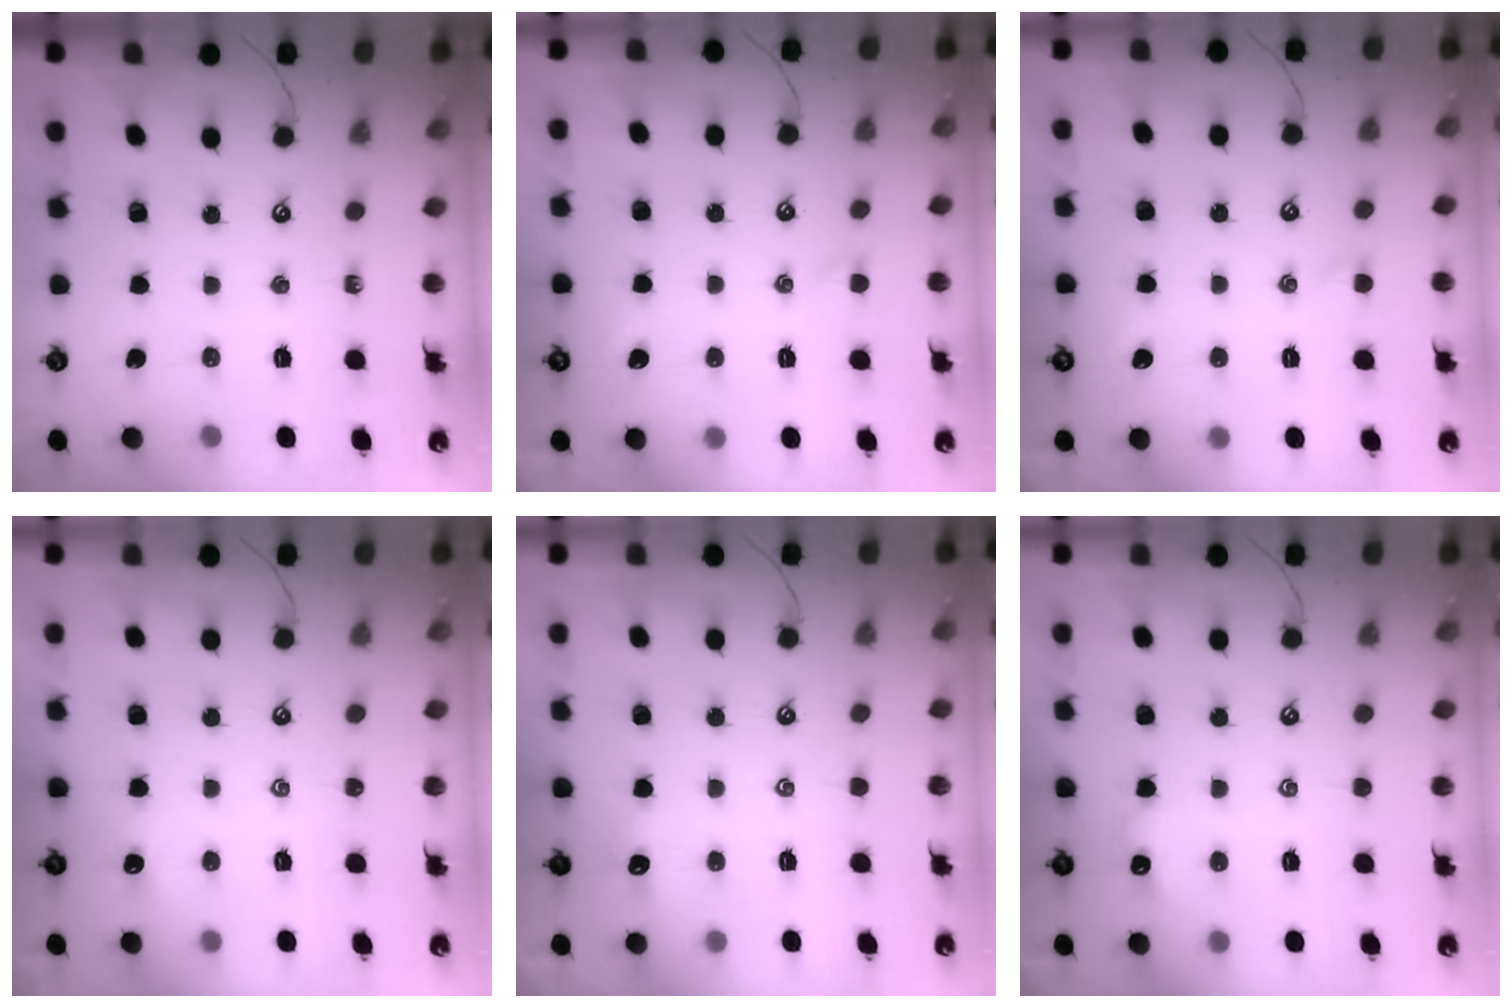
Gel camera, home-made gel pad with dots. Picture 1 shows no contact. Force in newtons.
{"total": 0.5, "press": 0.2, "slide": 0.5}
{"total": 0.5, "press": 0.2, "slide": 0.5}
{"total": 0.5, "press": 0.4, "slide": 0.3}
{"total": 1.2, "press": 1.1, "slide": 0.5}
{"total": 1.3, "press": 1.2, "slide": 0.4}